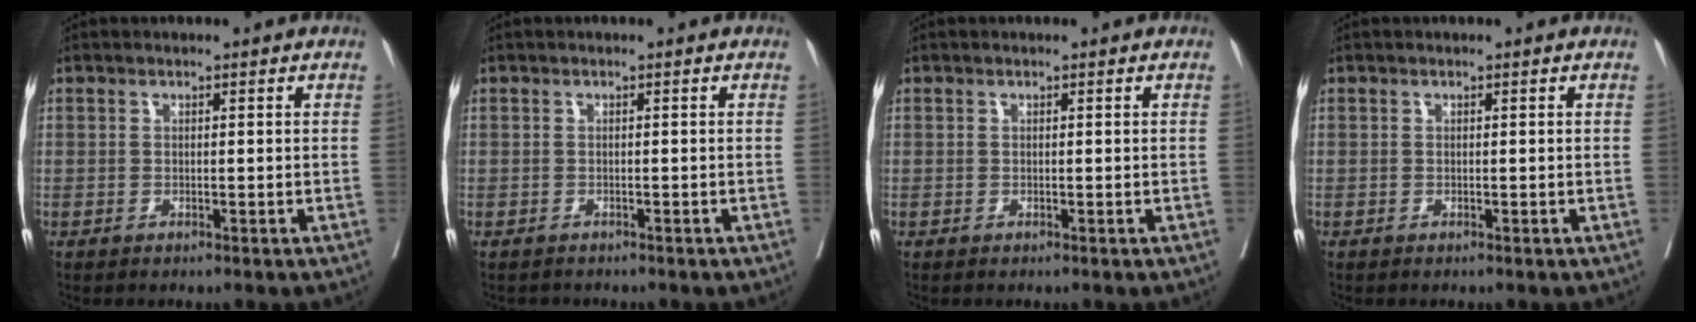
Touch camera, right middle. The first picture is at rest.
{"total": 1.3, "force": [-1.2, 0.5, -0.1], "torque": [-0.008, -0.003, -0.020]}
{"total": 0.0}
{"total": 0.0}